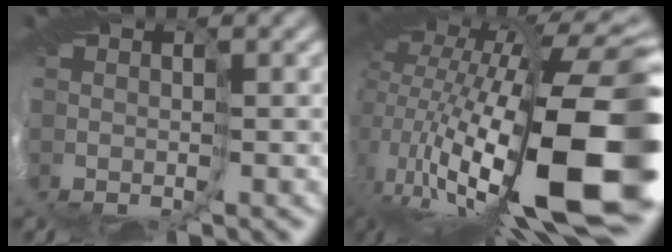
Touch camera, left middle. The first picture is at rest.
{"total": 16.2, "force": [-2.8, 5.0, 15.1], "torque": [-0.244, 0.000, -0.046]}